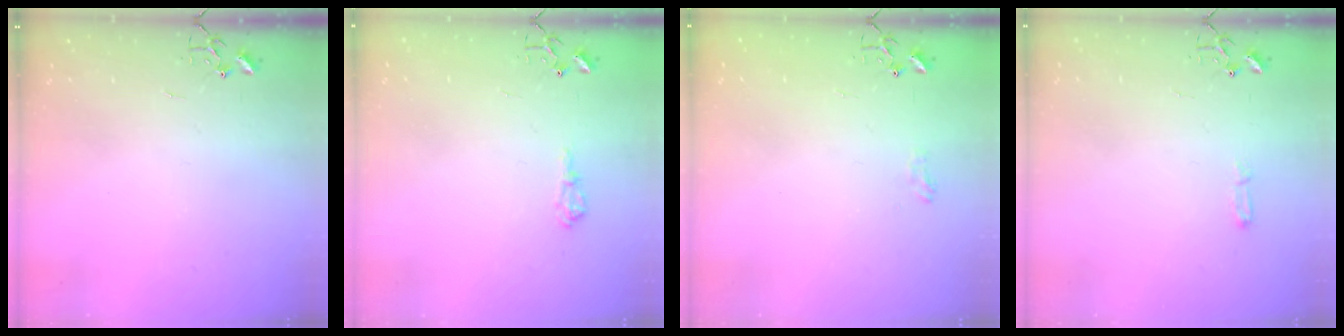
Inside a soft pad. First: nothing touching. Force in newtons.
{"total": 7.1, "press": 7.1, "slide": 0.9}
{"total": 6.3, "press": 6.3, "slide": 0.8}
{"total": 4.0, "press": 3.9, "slide": 0.5}